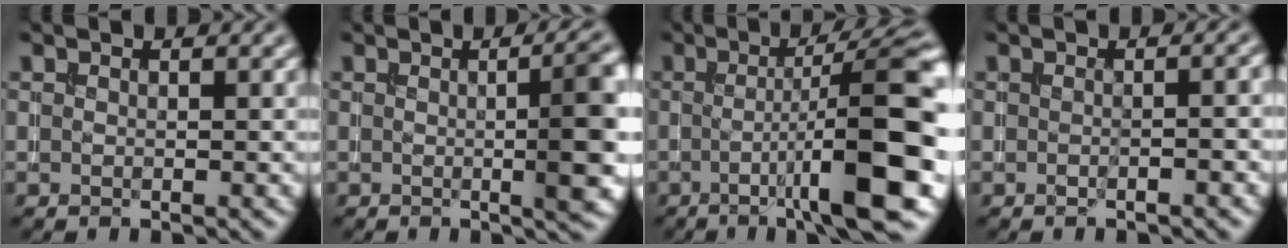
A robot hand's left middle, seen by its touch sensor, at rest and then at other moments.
{"total": 6.9, "force": [0.0, 1.7, 6.7], "torque": [-0.061, 0.005, 0.002]}
{"total": 11.9, "force": [-1.6, 1.8, 11.7], "torque": [-0.149, 0.011, -0.028]}
{"total": 2.1, "force": [-0.3, 0.9, 1.9], "torque": [0.003, 0.011, -0.010]}